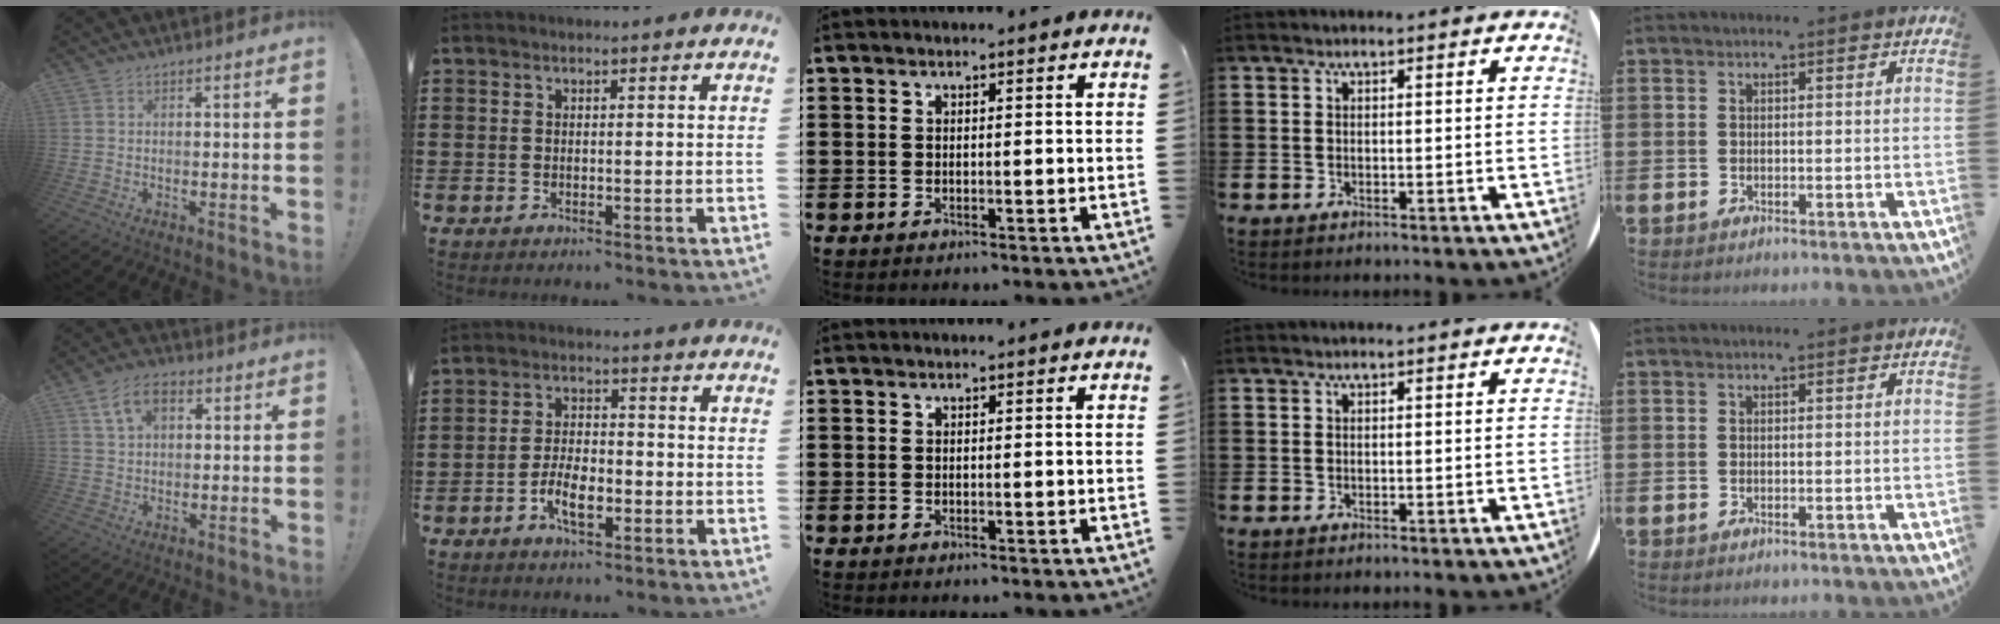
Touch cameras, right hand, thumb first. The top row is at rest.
{"thumb": {"total": 8.8, "force": [3.2, 5.3, 6.2], "torque": [-0.106, 0.002, 0.060]}, "index": {"total": 5.7, "force": [-2.4, 2.7, 4.4], "torque": [-0.095, 0.002, -0.048]}}